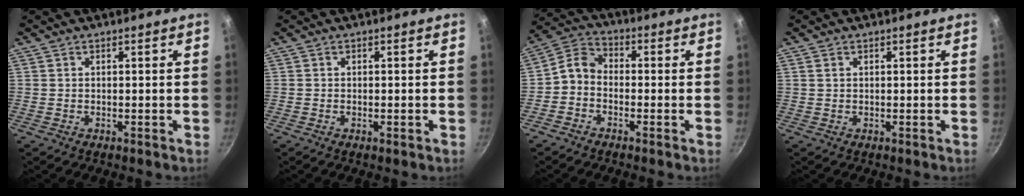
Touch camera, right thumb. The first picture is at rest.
{"total": 0.8, "force": [-0.3, 0.2, 0.7], "torque": [-0.014, 0.001, -0.005]}
{"total": 5.3, "force": [-1.8, 4.0, 3.0], "torque": [-0.054, 0.034, -0.056]}
{"total": 0.8, "force": [0.4, 0.6, 0.4], "torque": [-0.007, 0.001, 0.006]}